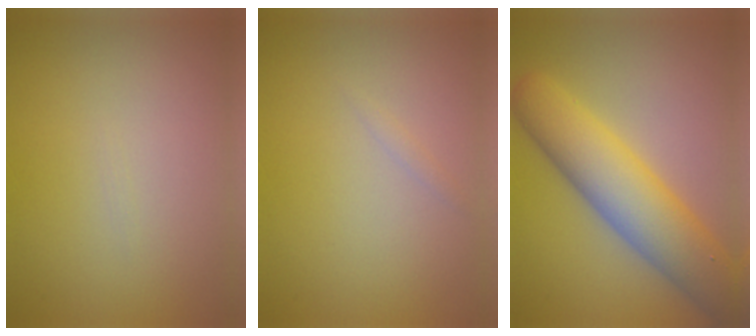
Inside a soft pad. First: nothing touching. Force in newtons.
{"total": 0.6, "press": 0.5, "slide": 0.1}
{"total": 8.3, "press": 8.3, "slide": 0.4}